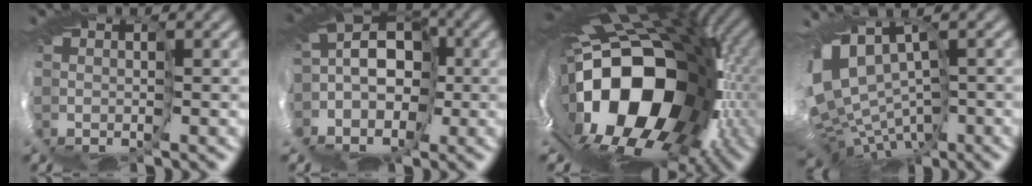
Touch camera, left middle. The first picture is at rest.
{"total": 5.9, "force": [-2.2, 4.6, 3.1], "torque": [-0.070, 0.017, -0.054]}
{"total": 16.3, "force": [-3.4, 9.3, 12.9], "torque": [-0.231, -0.026, -0.068]}
{"total": 7.2, "force": [-2.4, 3.1, 6.1], "torque": [-0.140, 0.000, -0.006]}